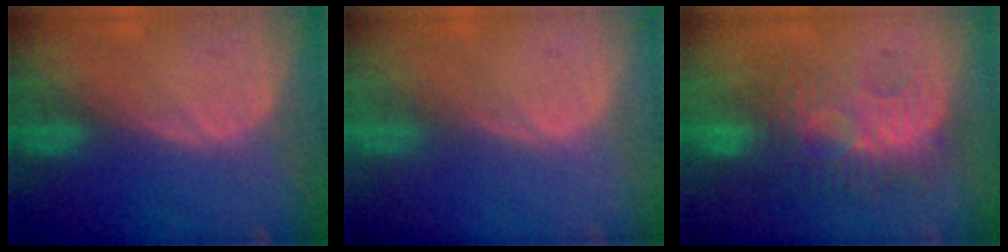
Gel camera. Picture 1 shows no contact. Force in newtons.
{"total": 0.0}
{"total": 8.9, "press": 8.5, "slide": 2.6}